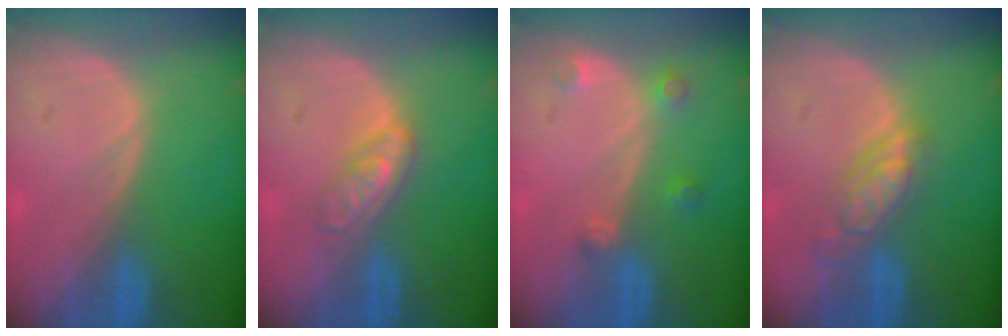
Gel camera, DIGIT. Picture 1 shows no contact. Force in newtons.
{"total": 4.5, "press": 3.9, "slide": 2.2}
{"total": 2.6, "press": 2.6, "slide": 0.4}
{"total": 5.8, "press": 5.1, "slide": 2.8}